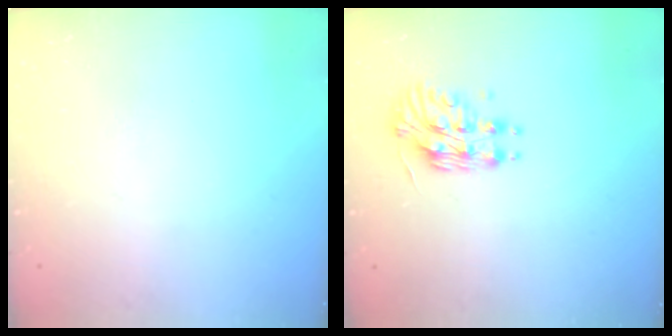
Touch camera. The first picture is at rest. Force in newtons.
{"total": 11.0, "press": 11.0, "slide": 0.9}